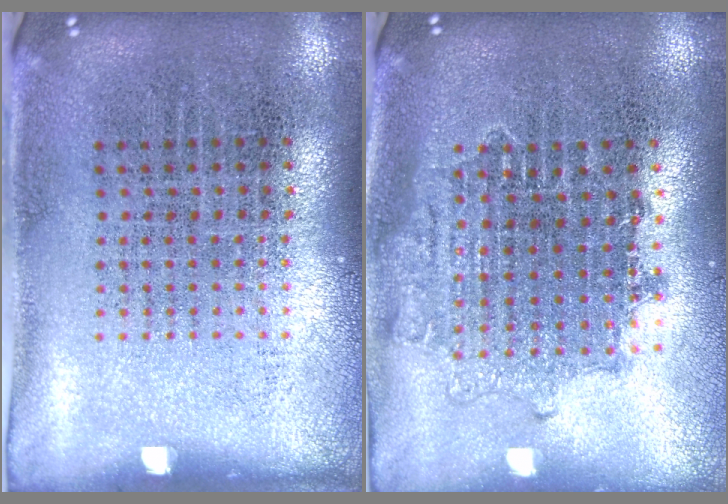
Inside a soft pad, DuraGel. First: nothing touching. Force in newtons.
{"total": 1.5, "press": 1.2, "slide": 0.8}